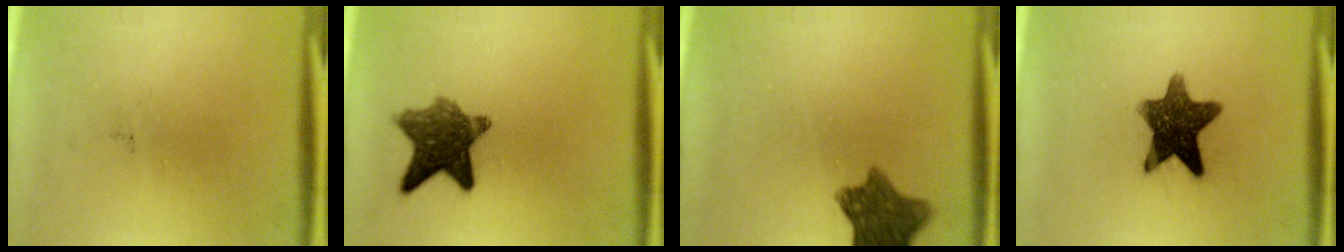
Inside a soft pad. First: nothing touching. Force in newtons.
{"total": 8.8}
{"total": 9.1}
{"total": 11.3}